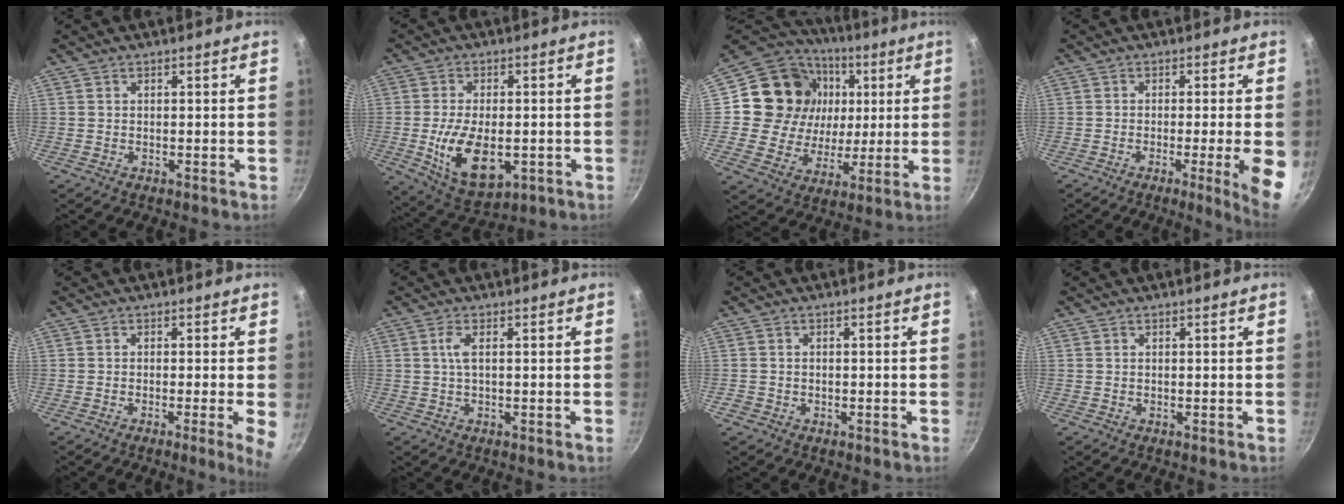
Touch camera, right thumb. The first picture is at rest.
{"total": 13.0, "force": [-2.5, 7.1, 10.6], "torque": [-0.179, -0.005, -0.029]}
{"total": 20.0, "force": [4.2, 17.4, 9.0], "torque": [-0.148, 0.001, 0.071]}
{"total": 8.0, "force": [-2.1, 0.3, 7.7], "torque": [-0.099, 0.001, -0.029]}
{"total": 4.4, "force": [-0.9, 0.0, 4.3], "torque": [-0.054, -0.005, -0.017]}
{"total": 2.4, "force": [0.3, 0.5, 2.3], "torque": [-0.054, 0.003, 0.006]}
{"total": 1.2, "force": [-0.6, 0.9, 0.4], "torque": [-0.009, 0.003, -0.008]}
{"total": 0.0}